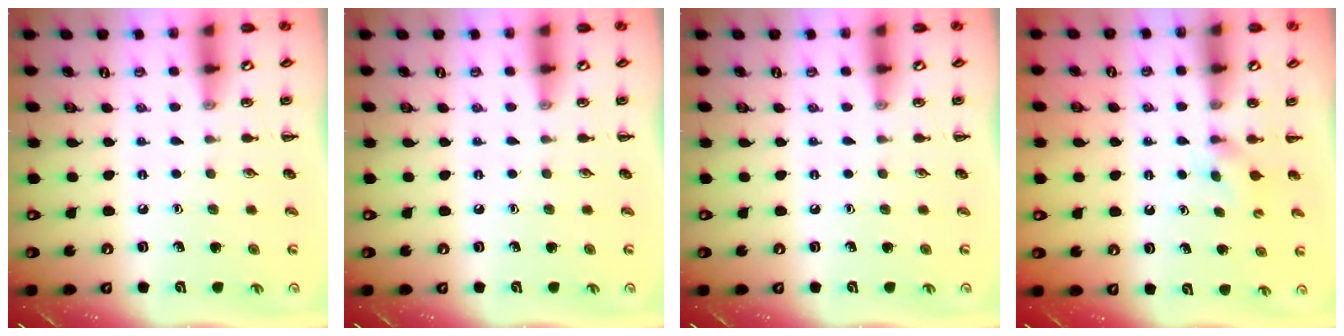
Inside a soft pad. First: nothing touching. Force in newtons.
{"total": 0.0}
{"total": 0.0}
{"total": 2.5, "press": 2.4, "slide": 0.9}